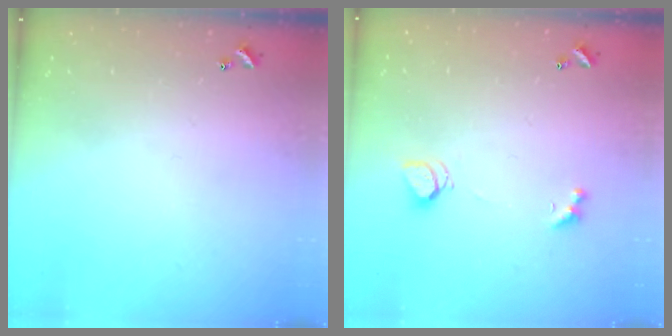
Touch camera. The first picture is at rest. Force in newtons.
{"total": 2.0, "press": 1.9, "slide": 0.5}